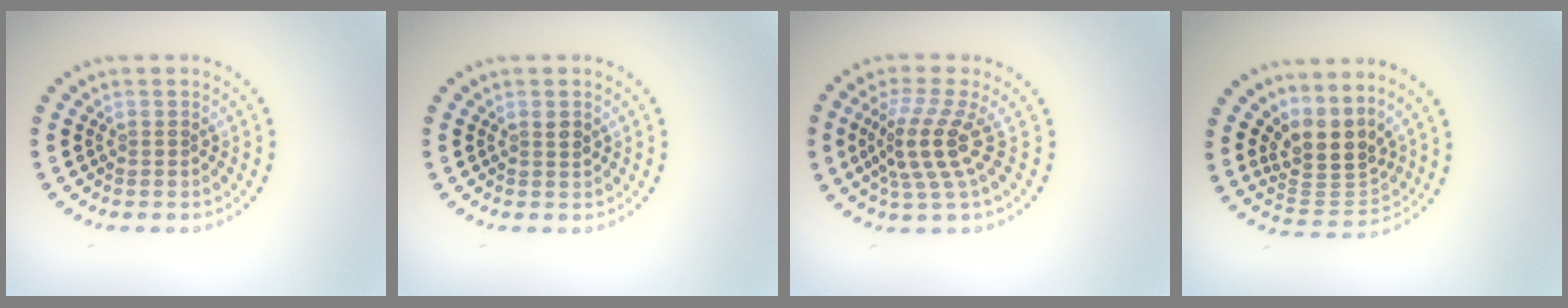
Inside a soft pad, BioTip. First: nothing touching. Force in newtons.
{"total": 0.9, "press": 0.8, "slide": 0.4}
{"total": 4.0, "press": 2.8, "slide": 2.8}
{"total": 4.2, "press": 3.1, "slide": 2.9}